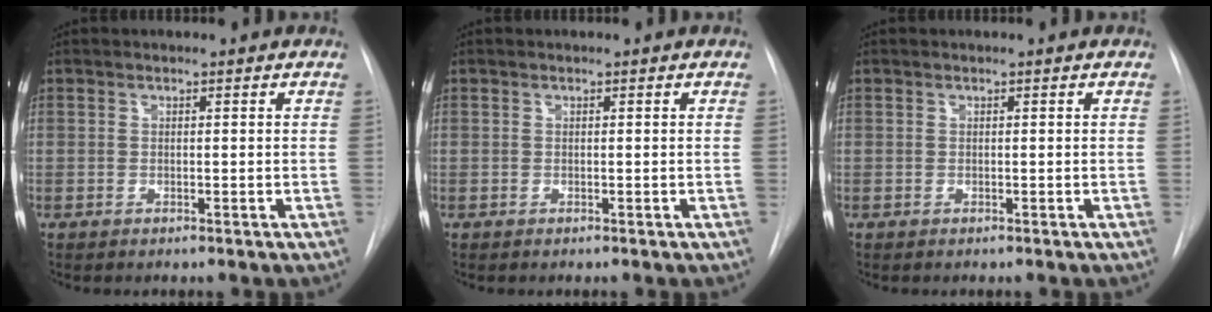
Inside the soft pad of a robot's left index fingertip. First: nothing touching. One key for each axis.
{"total": 0.0}
{"total": 0.0}